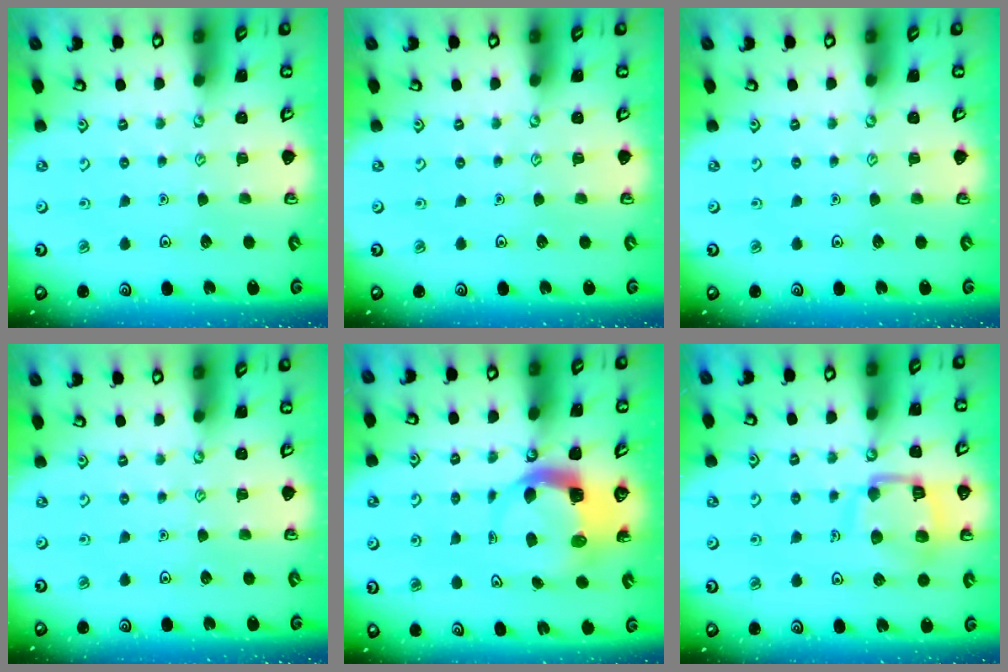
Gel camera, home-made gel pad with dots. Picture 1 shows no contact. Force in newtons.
{"total": 0.0}
{"total": 0.0}
{"total": 0.0}
{"total": 5.6, "press": 5.5, "slide": 0.9}
{"total": 14.2, "press": 14.2, "slide": 1.5}